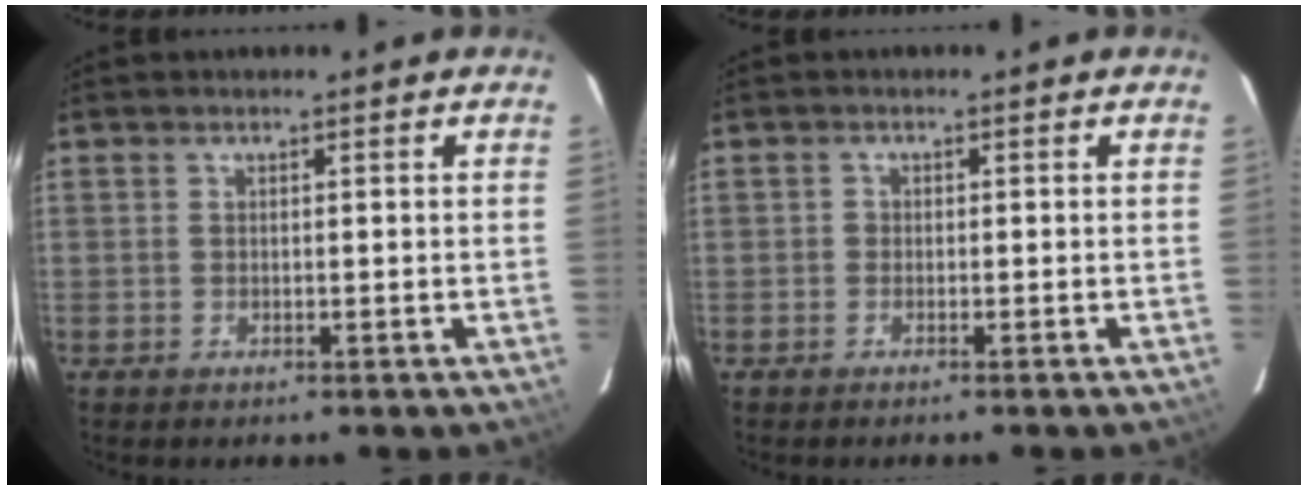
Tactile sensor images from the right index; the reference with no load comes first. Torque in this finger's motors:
{"motor_torque": [0.13, -0.01, -0.01, 0.00]}